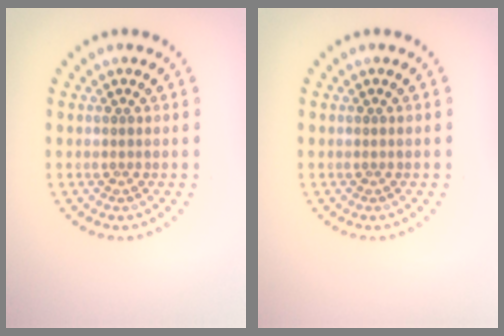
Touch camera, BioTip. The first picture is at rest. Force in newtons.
{"total": 0.0}